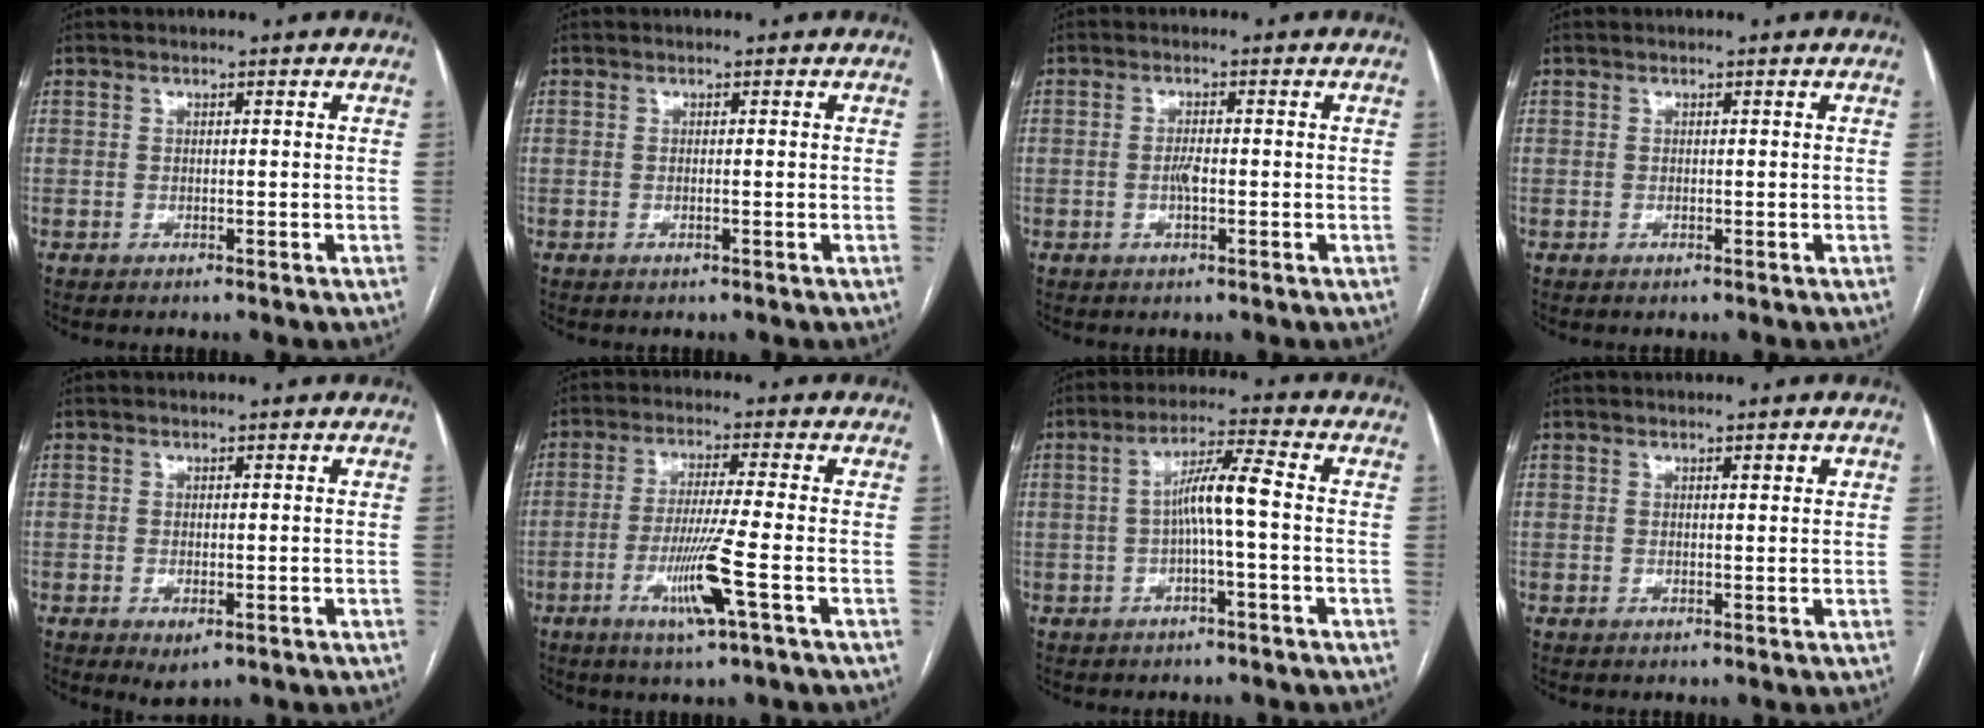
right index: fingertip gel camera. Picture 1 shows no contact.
{"total": 0.0}
{"total": 2.0, "force": [-0.4, 0.5, 1.9], "torque": [-0.039, 0.001, -0.009]}
{"total": 0.0}
{"total": 2.4, "force": [-1.0, 1.1, 1.9], "torque": [-0.030, -0.005, -0.006]}
{"total": 8.3, "force": [-3.1, -1.0, 7.6], "torque": [-0.148, -0.017, -0.061]}
{"total": 6.3, "force": [-0.4, 0.1, 6.3], "torque": [-0.113, 0.019, -0.008]}
{"total": 1.2, "force": [0.6, 0.3, 1.0], "torque": [-0.012, 0.001, 0.006]}